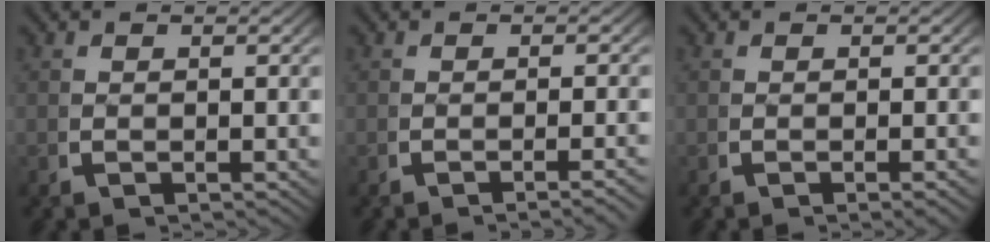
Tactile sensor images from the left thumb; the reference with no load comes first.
{"total": 2.4, "force": [-1.7, 0.0, 1.7], "torque": [-0.023, 0.008, -0.029]}
{"total": 1.2, "force": [-0.5, 0.1, 1.1], "torque": [-0.018, 0.004, -0.009]}